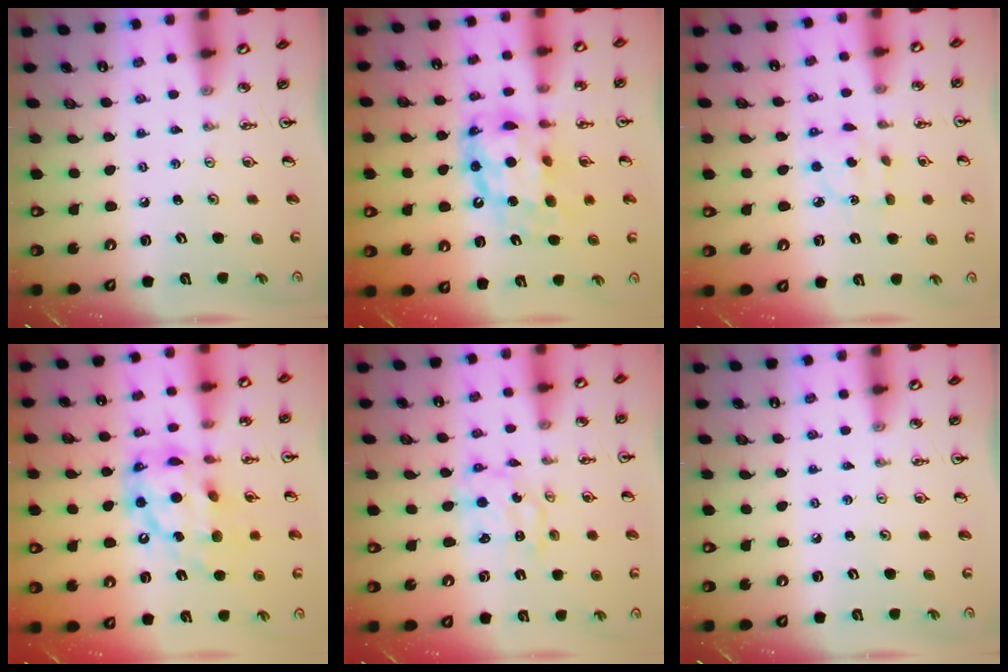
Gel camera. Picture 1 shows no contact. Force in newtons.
{"total": 12.8, "press": 12.7, "slide": 1.2}
{"total": 2.9, "press": 2.9, "slide": 0.0}
{"total": 15.4, "press": 15.3, "slide": 1.8}
{"total": 2.7, "press": 2.7, "slide": 0.3}
{"total": 0.0}